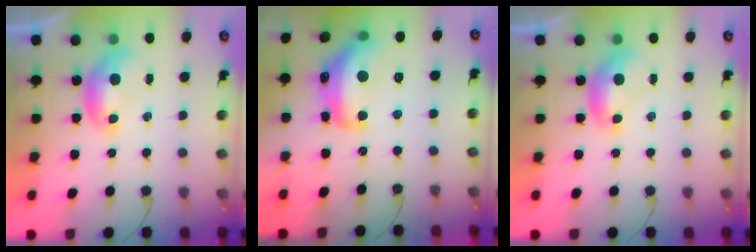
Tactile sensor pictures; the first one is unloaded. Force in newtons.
{"total": 10.7, "press": 10.7, "slide": 1.0}
{"total": 0.0}